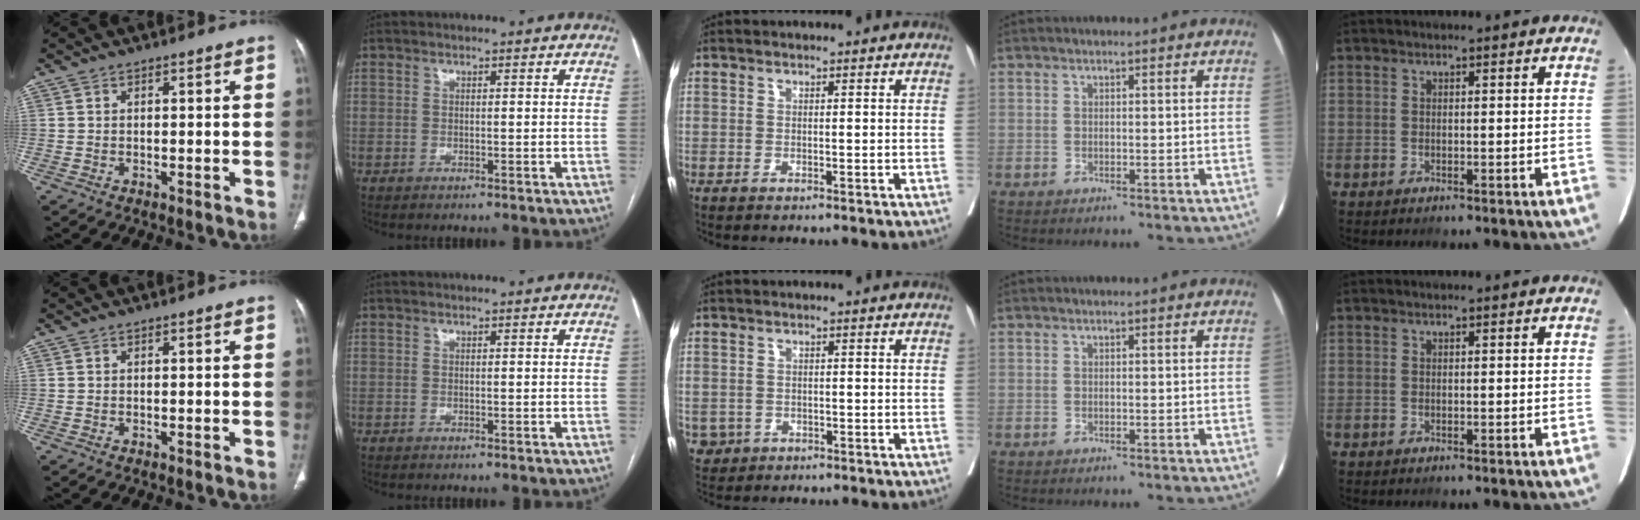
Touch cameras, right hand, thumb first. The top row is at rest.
{"middle": {"total": 2.8, "force": [-1.1, 2.5, 0.3], "torque": [0.000, 0.006, -0.017]}}